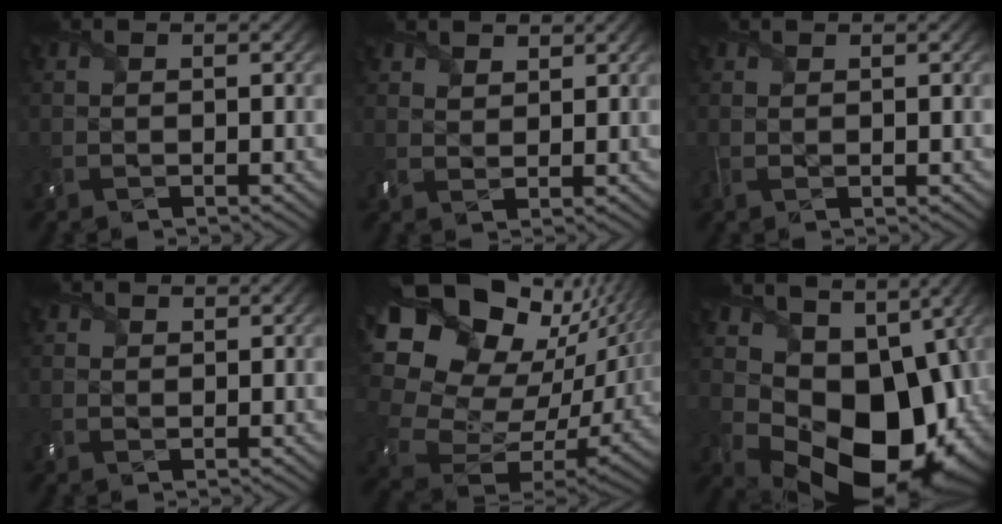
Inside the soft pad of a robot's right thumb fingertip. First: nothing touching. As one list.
[{"total": 2.9, "force": [2.3, 1.4, 0.9], "torque": [-0.025, 0.003, 0.050]}, {"total": 0.8, "force": [0.8, -0.2, -0.1], "torque": [0.002, 0.007, 0.018]}, {"total": 1.3, "force": [1.1, 0.7, 0.2], "torque": [-0.009, 0.006, 0.025]}, {"total": 18.4, "force": [5.4, 12.0, 13.0], "torque": [-0.256, -0.009, 0.132]}, {"total": 15.9, "force": [1.9, 11.6, 10.8], "torque": [-0.167, -0.039, 0.070]}]